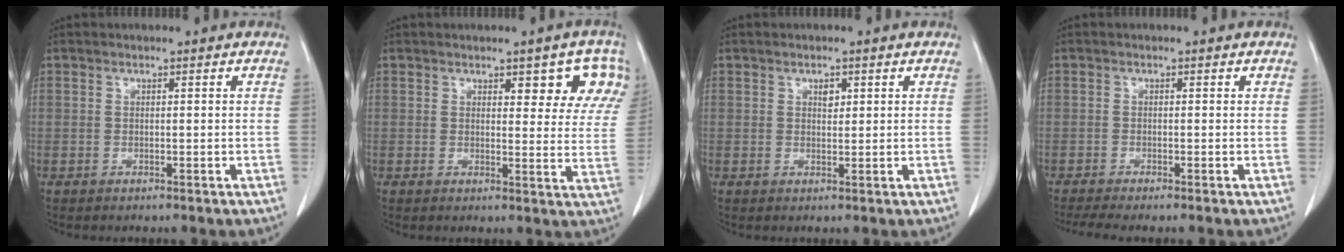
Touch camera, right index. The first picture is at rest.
{"total": 8.2, "force": [4.7, 3.0, 6.0], "torque": [-0.050, 0.000, 0.047]}
{"total": 1.6, "force": [0.8, 0.9, 1.0], "torque": [-0.013, -0.003, 0.013]}
{"total": 2.4, "force": [-1.7, 0.1, 1.7], "torque": [-0.033, -0.006, -0.035]}